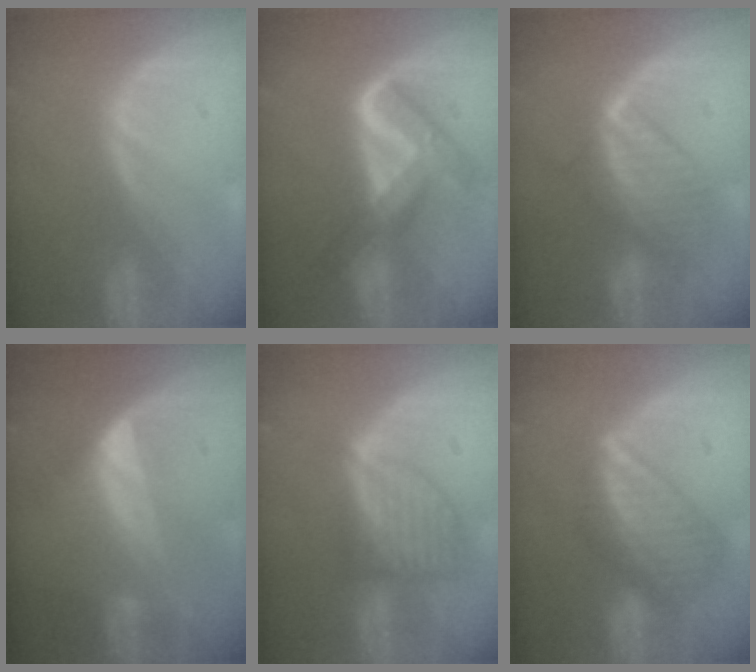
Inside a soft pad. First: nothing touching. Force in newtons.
{"total": 8.4, "press": 8.3, "slide": 0.7}
{"total": 8.1, "press": 7.1, "slide": 4.0}
{"total": 6.5, "press": 5.9, "slide": 2.7}
{"total": 7.1, "press": 6.6, "slide": 2.5}
{"total": 8.5, "press": 7.5, "slide": 4.2}